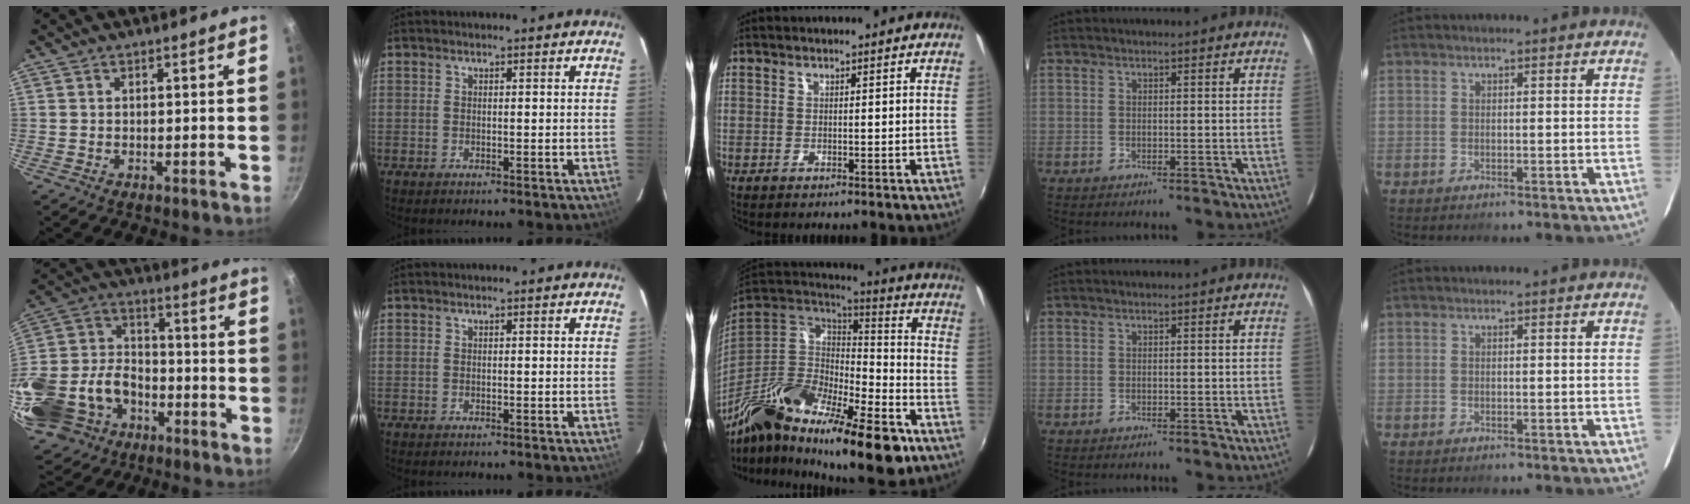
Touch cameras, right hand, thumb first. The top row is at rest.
{"thumb": {"total": 24.8, "force": [-10.3, 17.8, 13.8], "torque": [-0.290, 0.047, -0.175]}, "middle": {"total": 29.7, "force": [-18.0, 9.7, 21.5], "torque": [-0.369, -0.032, -0.295]}}